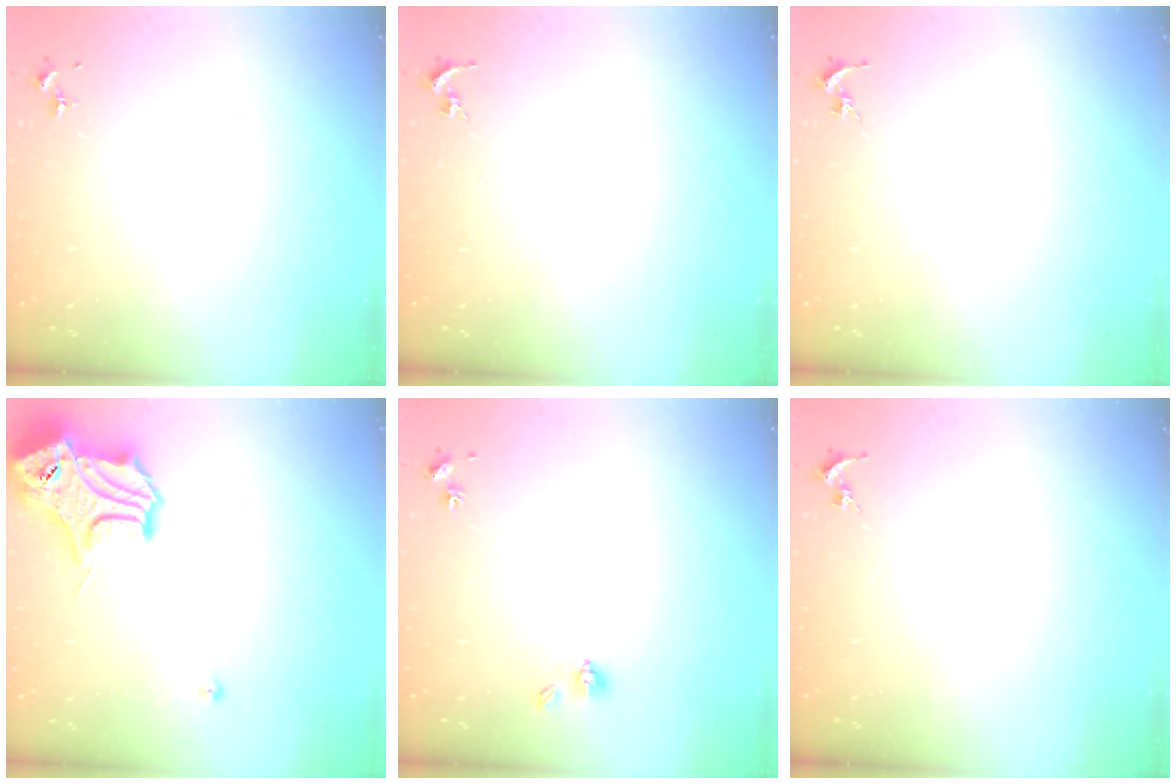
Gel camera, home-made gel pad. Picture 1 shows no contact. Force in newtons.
{"total": 0.0}
{"total": 0.0}
{"total": 18.1, "press": 17.9, "slide": 2.0}
{"total": 5.0, "press": 4.6, "slide": 1.7}
{"total": 0.0}